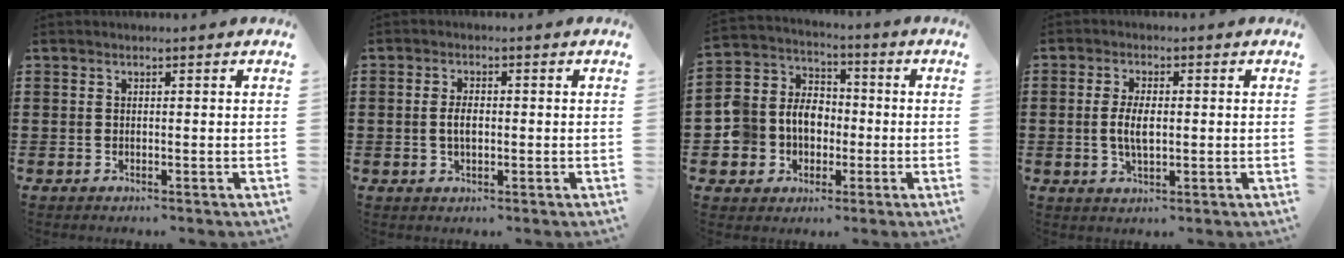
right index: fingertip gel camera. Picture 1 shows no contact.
{"total": 2.6, "force": [-0.2, 1.2, 2.3], "torque": [-0.043, 0.004, -0.005]}
{"total": 7.5, "force": [-1.1, 7.1, 2.0], "torque": [-0.091, 0.000, -0.023]}
{"total": 4.3, "force": [-0.1, 1.8, 4.0], "torque": [-0.088, 0.000, -0.008]}